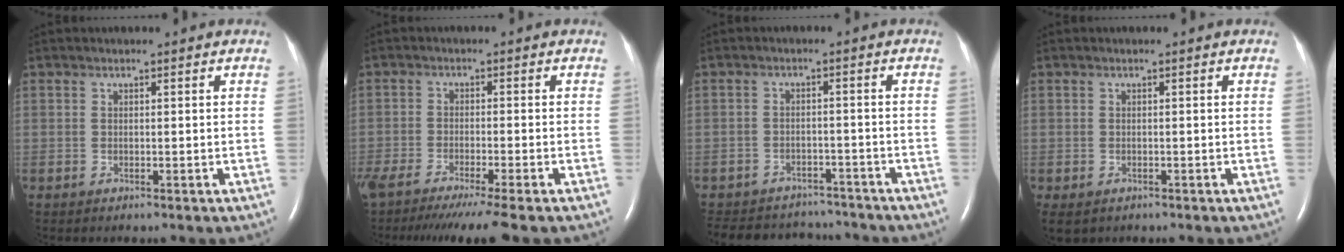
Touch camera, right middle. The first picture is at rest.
{"total": 12.5, "force": [-10.4, -0.7, 6.8], "torque": [-0.097, -0.041, -0.164]}
{"total": 14.3, "force": [-12.8, 5.1, 3.7], "torque": [-0.087, 0.010, -0.167]}
{"total": 2.5, "force": [-1.5, 1.7, 1.1], "torque": [-0.019, -0.004, -0.017]}